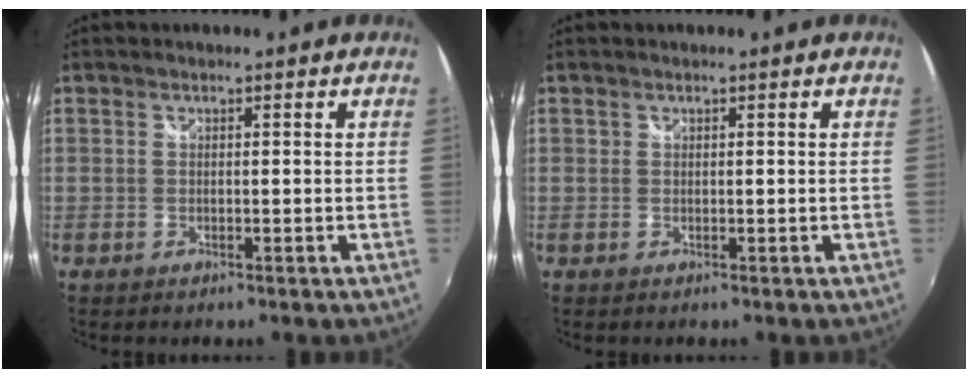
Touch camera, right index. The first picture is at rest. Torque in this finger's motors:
{"motor_torque": [-0.09, 0.02, -0.02, 0.01]}